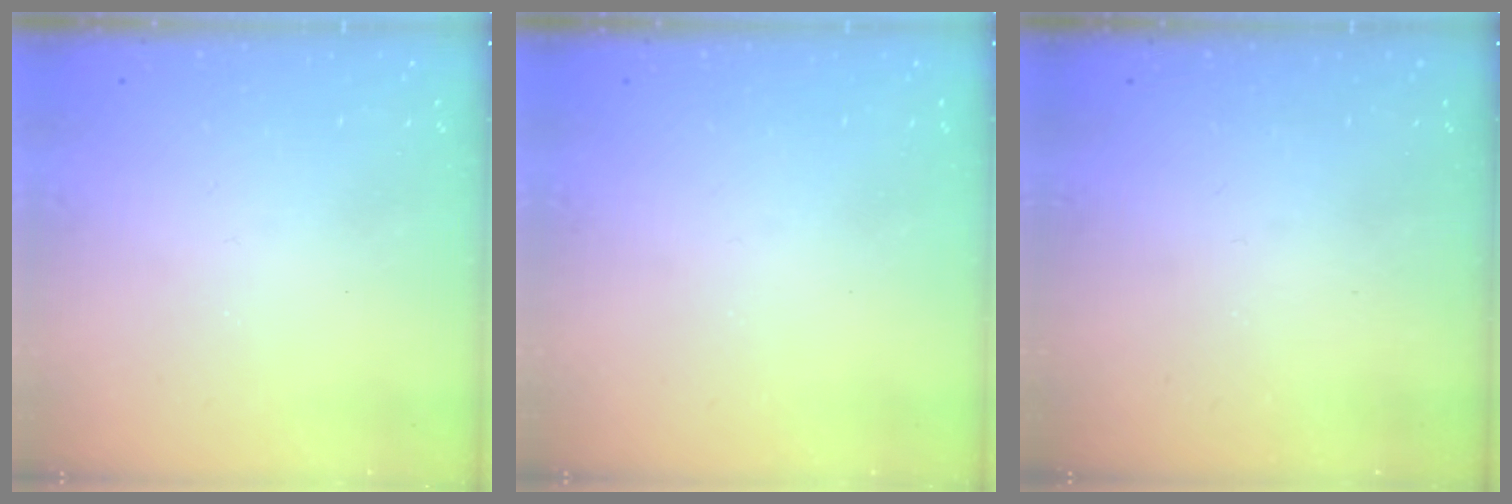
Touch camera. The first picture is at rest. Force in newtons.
{"total": 0.0}
{"total": 0.0}